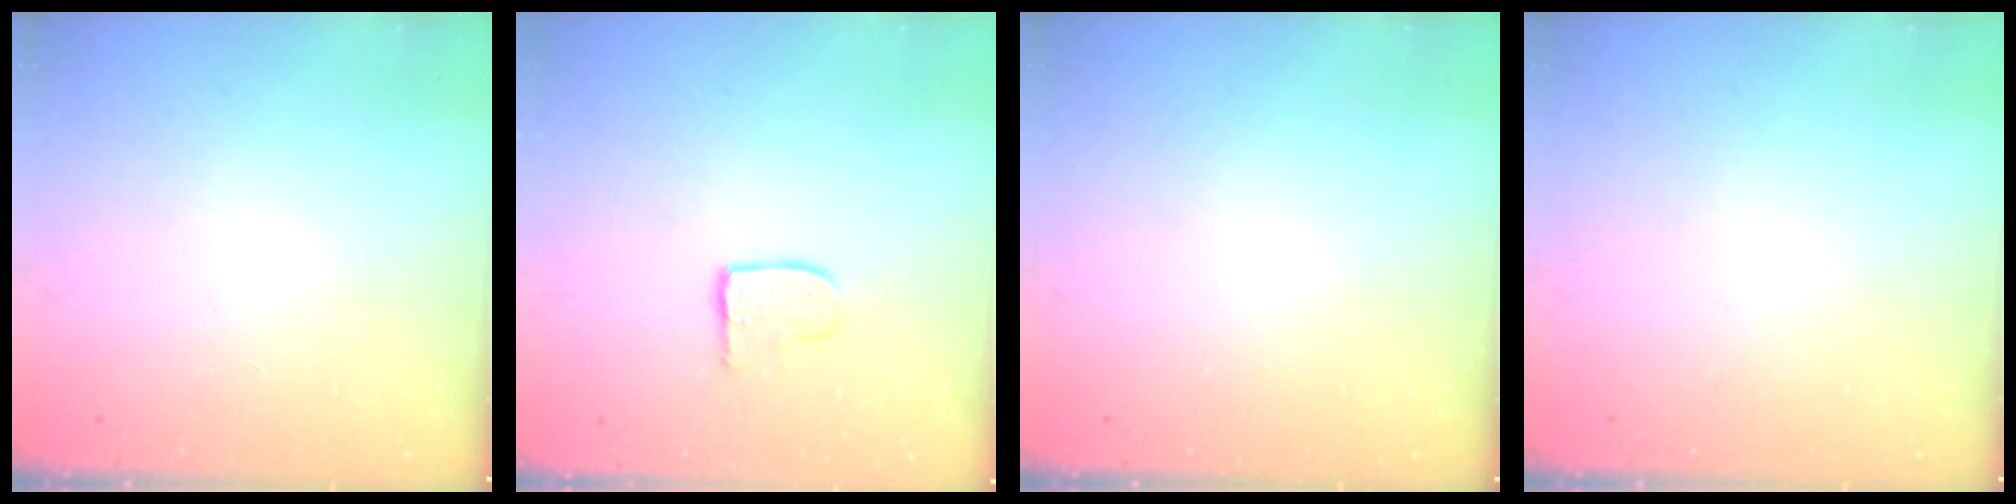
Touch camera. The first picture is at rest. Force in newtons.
{"total": 5.7, "press": 5.7, "slide": 0.5}
{"total": 0.0}
{"total": 0.0}